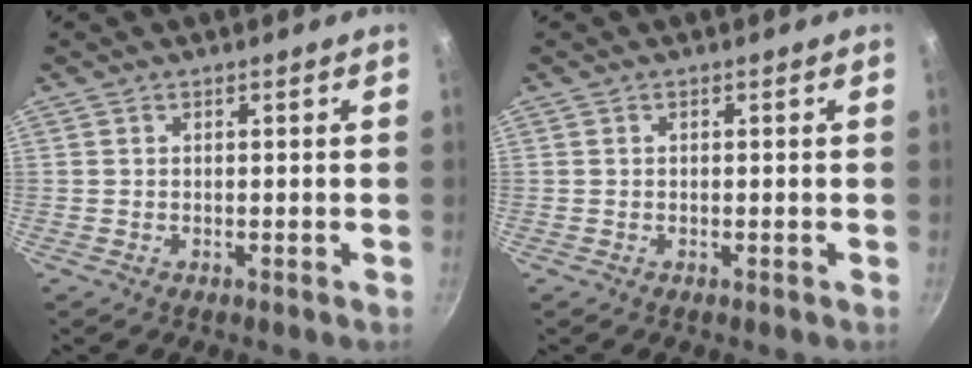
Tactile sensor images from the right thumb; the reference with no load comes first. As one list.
[{"total": 0.0}]